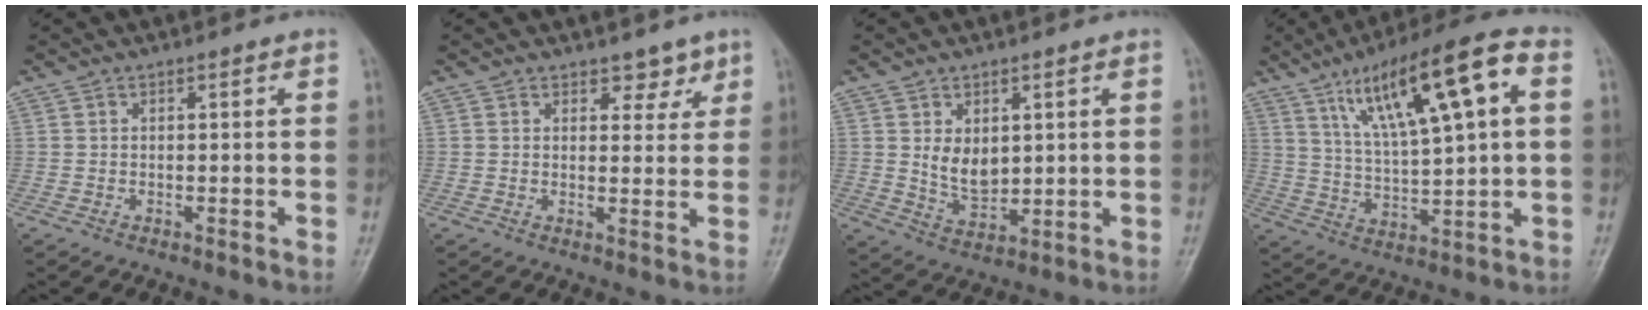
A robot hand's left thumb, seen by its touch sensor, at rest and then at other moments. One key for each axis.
{"total": 3.5, "fx": 2.6, "fy": 2.0, "fz": 1.2, "tx": 0.011, "ty": -0.016, "tz": 0.035}
{"total": 6.2, "fx": 1.4, "fy": 4.2, "fz": 4.4, "tx": -0.055, "ty": -0.018, "tz": 0.038}
{"total": 18.3, "fx": 6.9, "fy": 4.3, "fz": 16.4, "tx": -0.266, "ty": 0.005, "tz": 0.119}